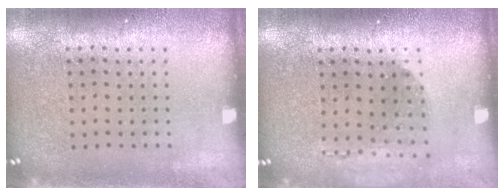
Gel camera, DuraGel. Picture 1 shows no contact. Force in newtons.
{"total": 1.2, "press": 1.2, "slide": 0.0}